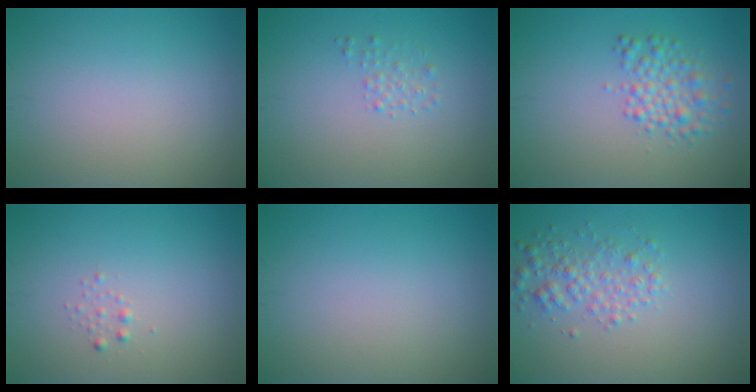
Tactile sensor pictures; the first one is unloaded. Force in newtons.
{"total": 1.0, "press": 1.0, "slide": 0.0}
{"total": 2.9, "press": 2.9, "slide": 0.0}
{"total": 0.6, "press": 0.6, "slide": 0.1}
{"total": 0.0}
{"total": 2.6, "press": 2.6, "slide": 0.0}